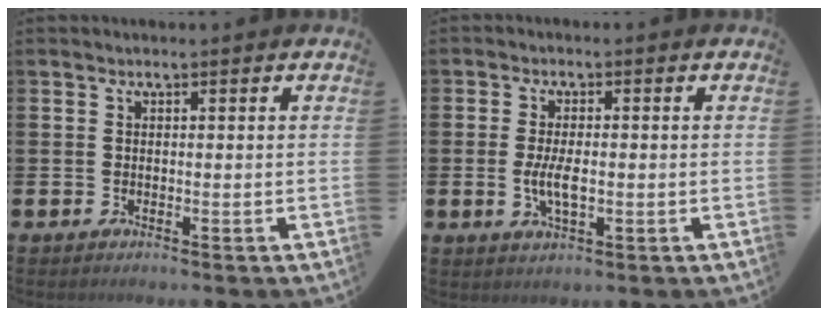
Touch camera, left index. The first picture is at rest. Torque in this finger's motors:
{"motor_torque": [0.85, 0.11, 0.17, 0.18]}